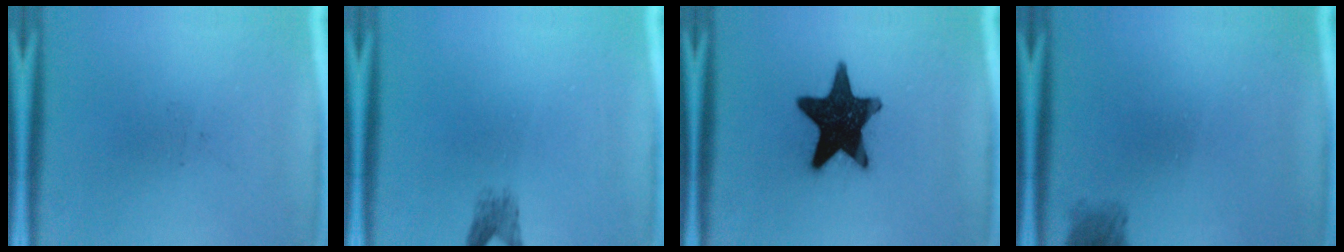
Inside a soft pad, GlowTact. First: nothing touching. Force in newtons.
{"total": 2.0}
{"total": 17.4}
{"total": 2.1}